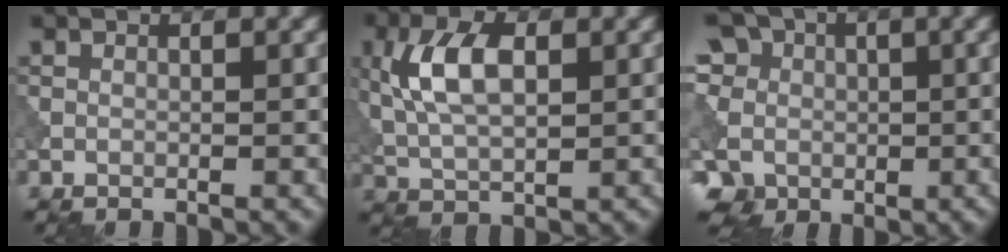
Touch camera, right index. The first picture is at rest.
{"total": 6.6, "force": [1.3, 3.5, 5.5], "torque": [-0.113, 0.009, 0.025]}
{"total": 15.1, "force": [2.5, 13.2, 6.8], "torque": [-0.179, 0.026, 0.013]}